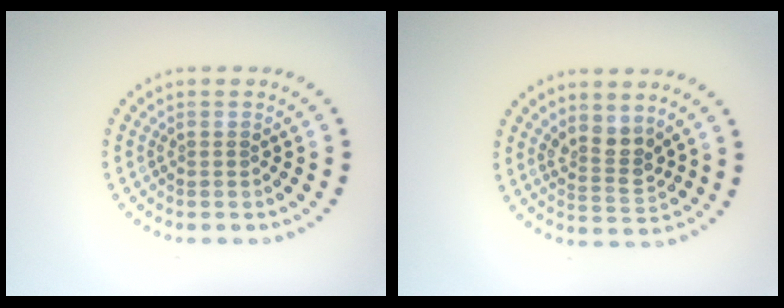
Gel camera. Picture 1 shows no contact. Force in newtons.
{"total": 2.8, "press": 2.4, "slide": 1.4}